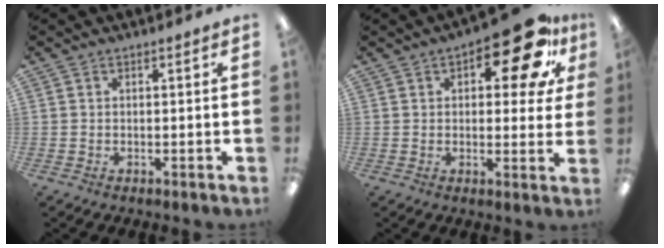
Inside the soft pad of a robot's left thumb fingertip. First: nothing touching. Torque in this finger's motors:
{"motor_torque": [-0.18, 0.75, 0.16, -0.11, 0.09]}